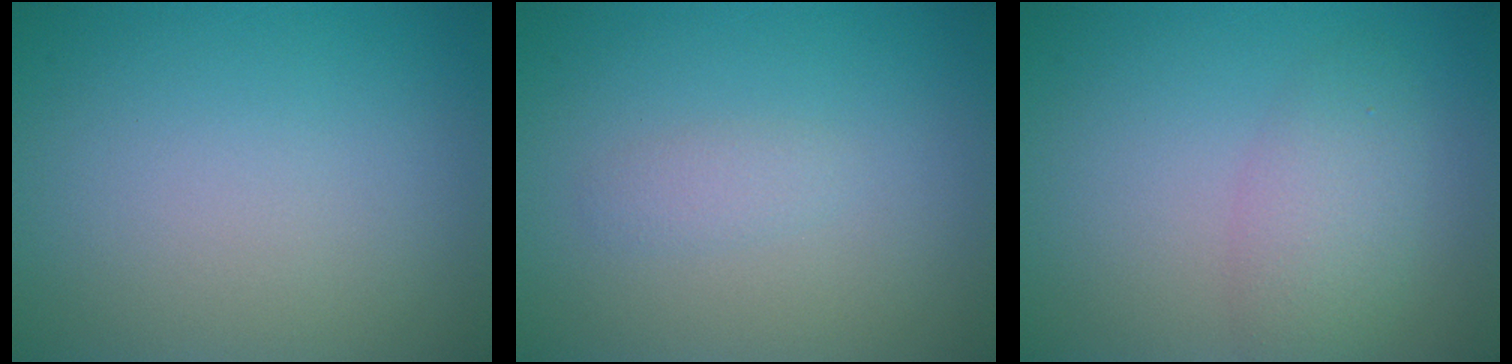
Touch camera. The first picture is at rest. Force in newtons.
{"total": 1.0, "press": 1.0, "slide": 0.0}
{"total": 2.9, "press": 2.9, "slide": 0.1}